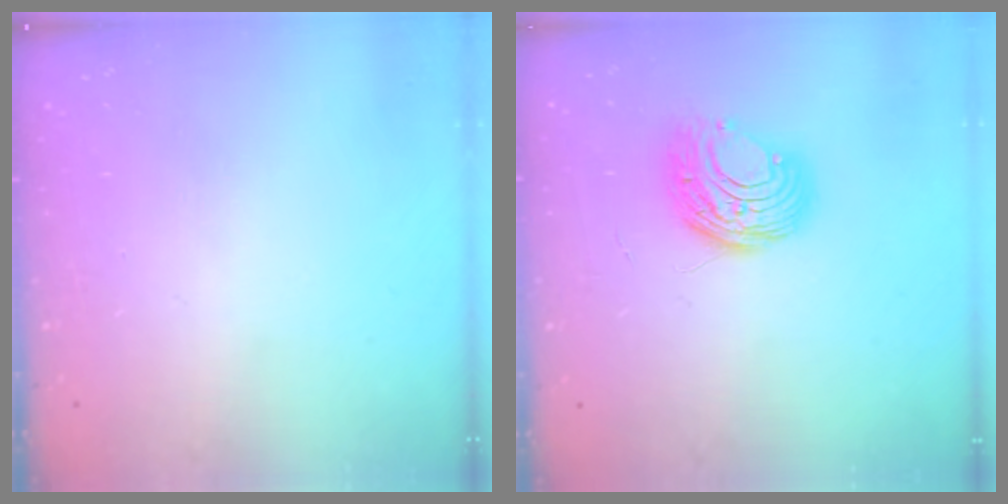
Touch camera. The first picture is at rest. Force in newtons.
{"total": 9.0, "press": 8.9, "slide": 0.5}